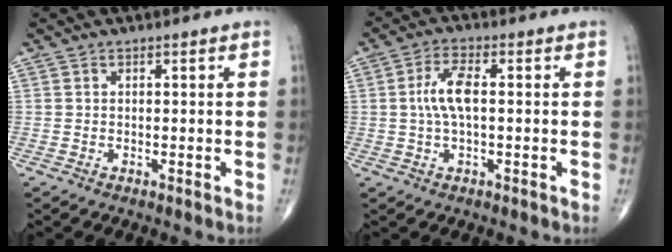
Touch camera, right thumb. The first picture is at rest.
{"total": 6.0, "force": [0.3, 2.3, 5.5], "torque": [-0.121, 0.012, 0.001]}